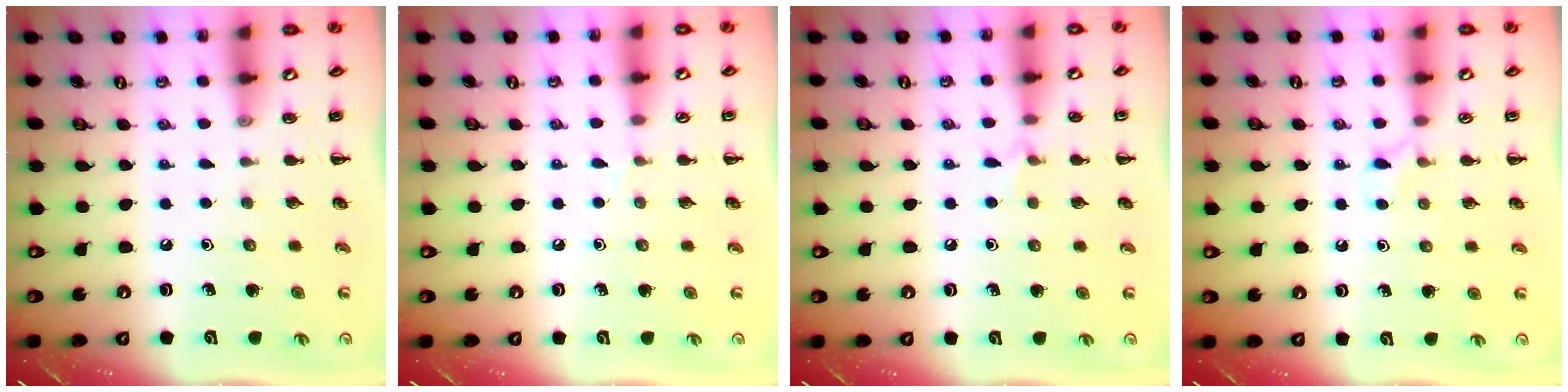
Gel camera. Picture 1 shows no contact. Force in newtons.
{"total": 2.9, "press": 2.7, "slide": 1.1}
{"total": 5.2, "press": 5.0, "slide": 1.6}
{"total": 4.5, "press": 4.2, "slide": 1.5}